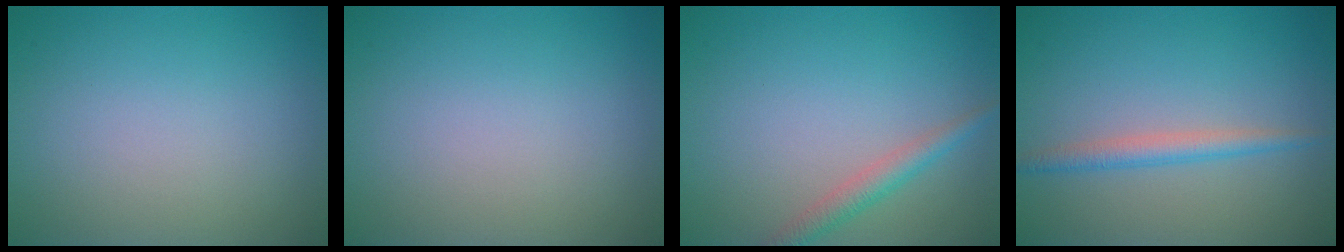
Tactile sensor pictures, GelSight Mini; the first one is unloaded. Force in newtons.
{"total": 0.0}
{"total": 2.1, "press": 2.1, "slide": 0.0}
{"total": 2.1, "press": 2.1, "slide": 0.1}